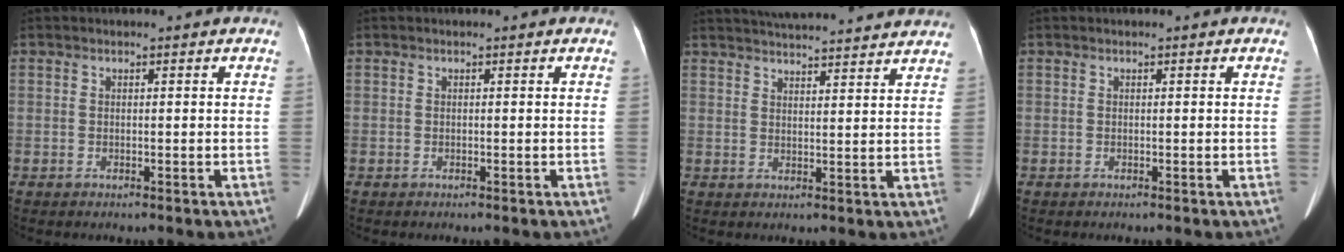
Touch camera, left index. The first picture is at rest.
{"total": 0.0}
{"total": 17.2, "force": [16.1, 1.4, 5.8], "torque": [-0.088, 0.027, 0.213]}
{"total": 0.0}